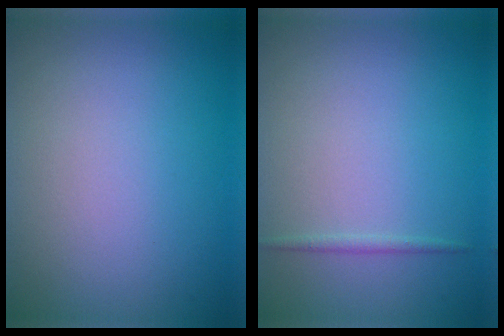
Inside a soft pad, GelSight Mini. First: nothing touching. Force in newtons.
{"total": 0.6, "press": 0.6, "slide": 0.0}